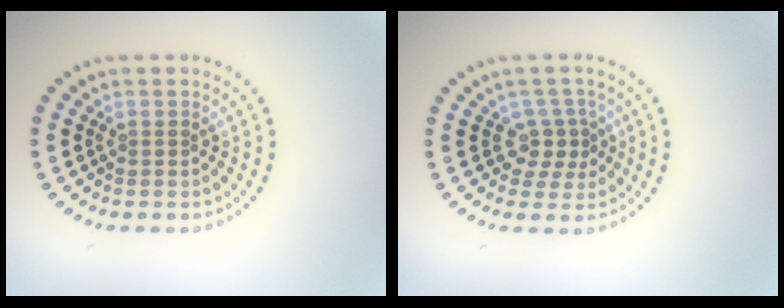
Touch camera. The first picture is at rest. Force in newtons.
{"total": 2.3, "press": 1.8, "slide": 1.5}